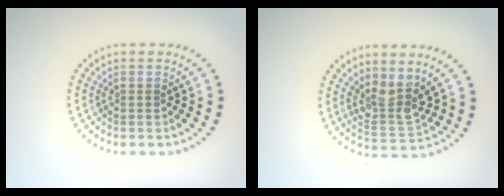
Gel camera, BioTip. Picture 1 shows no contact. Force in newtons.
{"total": 3.7, "press": 3.3, "slide": 1.7}